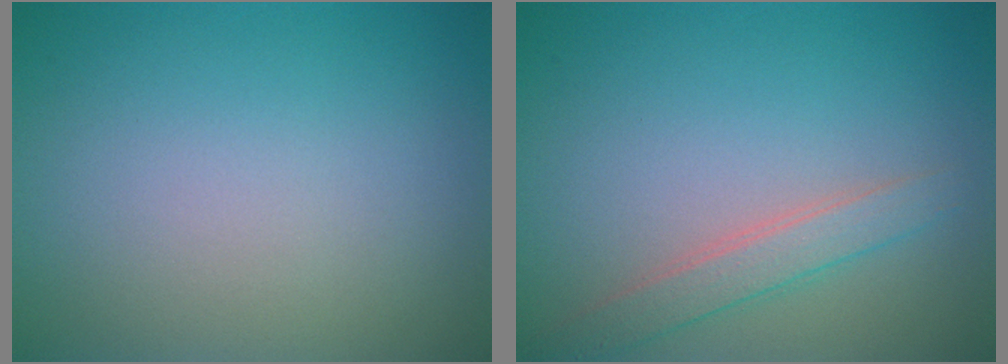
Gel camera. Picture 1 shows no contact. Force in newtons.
{"total": 2.3, "press": 2.3, "slide": 0.1}